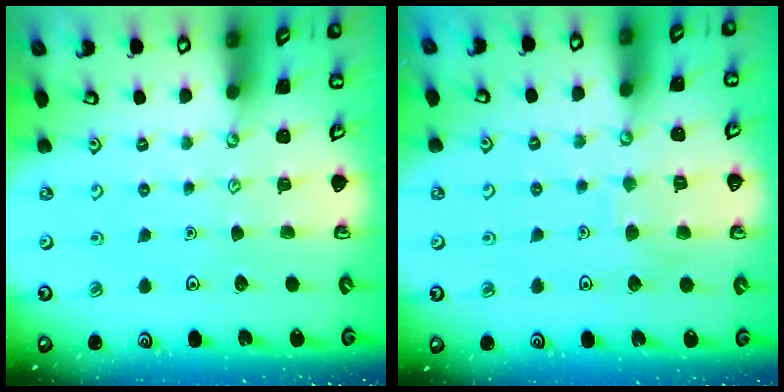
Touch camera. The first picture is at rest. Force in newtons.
{"total": 6.0, "press": 6.0, "slide": 0.5}